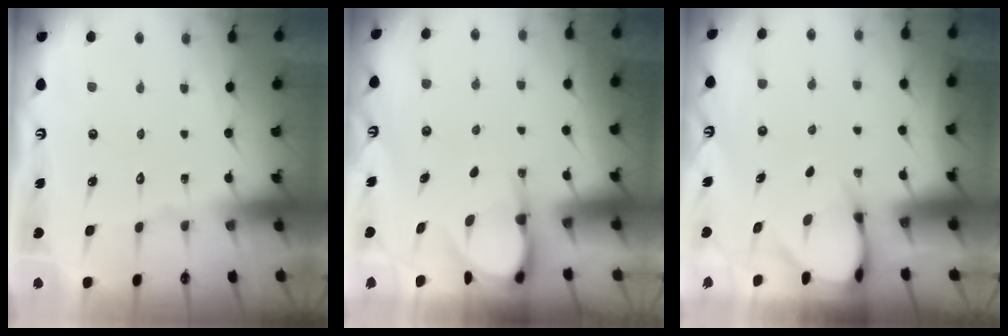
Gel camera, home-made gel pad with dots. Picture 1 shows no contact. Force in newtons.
{"total": 4.8, "press": 4.8, "slide": 0.5}
{"total": 3.5, "press": 3.5, "slide": 0.2}